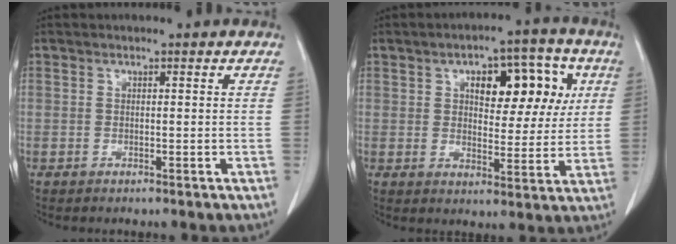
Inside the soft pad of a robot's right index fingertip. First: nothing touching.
{"total": 11.3, "force": [3.9, 5.4, 9.2], "torque": [-0.117, 0.029, 0.057]}